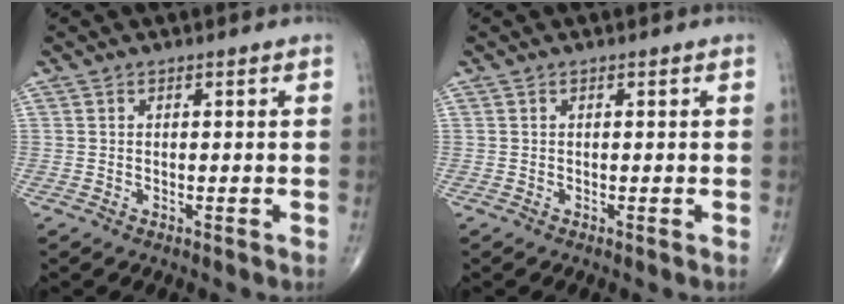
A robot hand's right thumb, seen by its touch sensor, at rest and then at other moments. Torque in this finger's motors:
{"motor_torque": [1.20, 1.18, -0.10, -0.18, 0.02]}